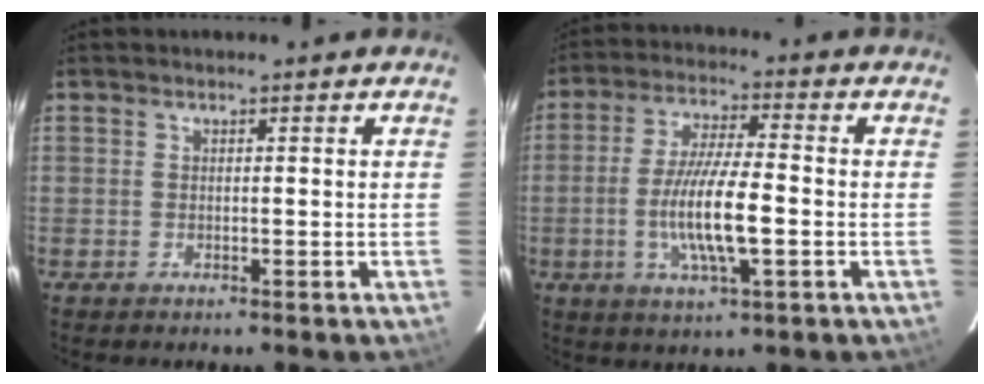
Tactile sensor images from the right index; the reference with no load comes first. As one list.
[{"total": 11.2, "force": [-2.5, 2.0, 10.7], "torque": [-0.206, -0.008, -0.047]}]